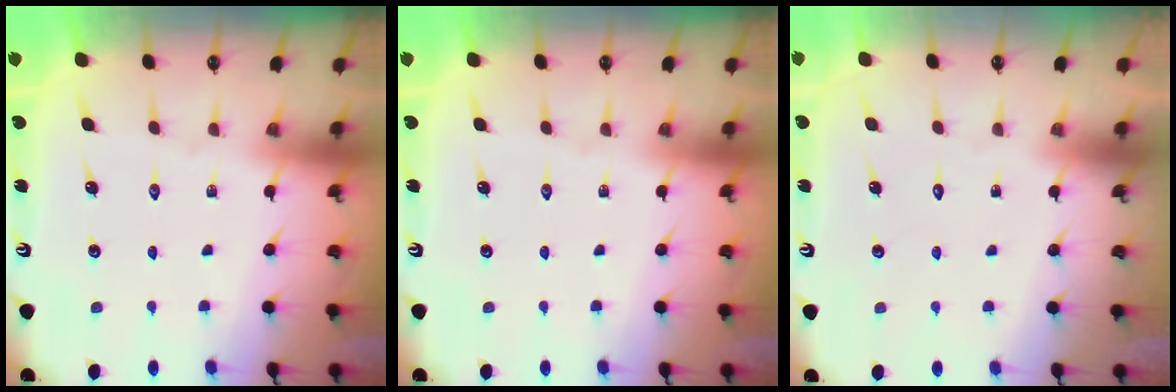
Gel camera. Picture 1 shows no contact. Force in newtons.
{"total": 0.0}
{"total": 1.7, "press": 1.7, "slide": 0.1}